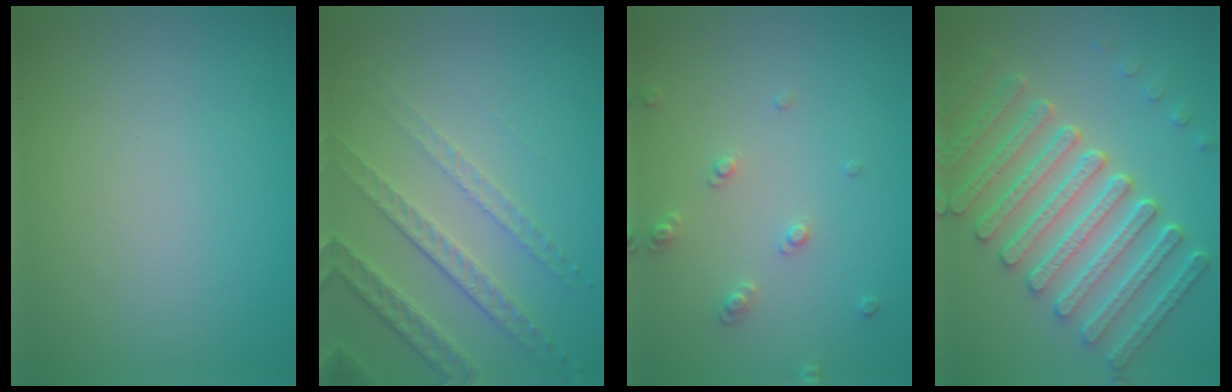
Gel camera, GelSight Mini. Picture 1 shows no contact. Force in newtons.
{"total": 4.6, "press": 3.3, "slide": 3.2}
{"total": 1.6, "press": 1.5, "slide": 0.4}
{"total": 7.9, "press": 6.4, "slide": 4.5}